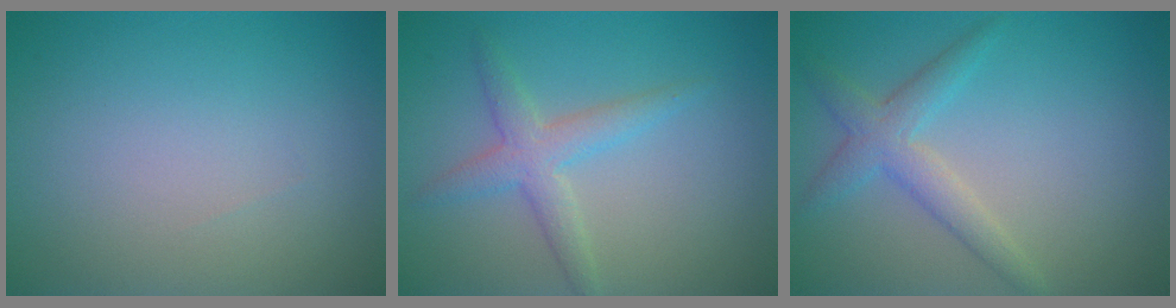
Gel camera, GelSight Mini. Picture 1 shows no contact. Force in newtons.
{"total": 2.9, "press": 2.9, "slide": 0.3}
{"total": 2.9, "press": 2.9, "slide": 0.2}